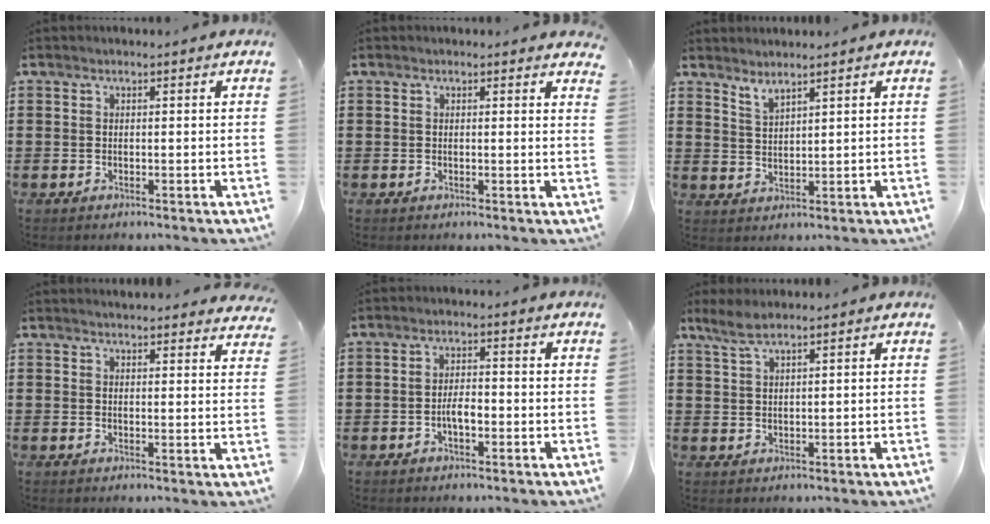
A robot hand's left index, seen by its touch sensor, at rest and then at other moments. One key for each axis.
{"total": 0.9, "fx": 0.8, "fy": 0.1, "fz": 0.4, "tx": -0.001, "ty": -0.003, "tz": 0.013}
{"total": 2.5, "fx": 2.4, "fy": 0.1, "fz": 0.8, "tx": -0.022, "ty": -0.002, "tz": 0.045}
{"total": 2.5, "fx": 2.4, "fy": -0.1, "fz": 0.0, "tx": -0.007, "ty": -0.006, "tz": 0.047}
{"total": 3.1, "fx": -1.0, "fy": 1.1, "fz": 2.7, "tx": -0.058, "ty": 0.003, "tz": -0.021}
{"total": 3.2, "fx": 2.4, "fy": 0.6, "fz": 2.0, "tx": -0.045, "ty": 0.002, "tz": 0.046}